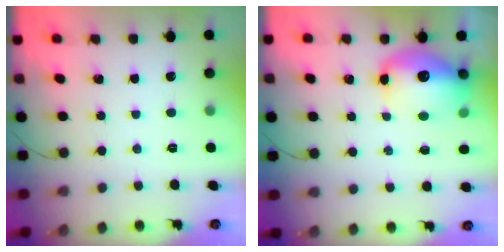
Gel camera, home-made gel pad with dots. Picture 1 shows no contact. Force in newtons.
{"total": 14.3, "press": 13.8, "slide": 3.7}